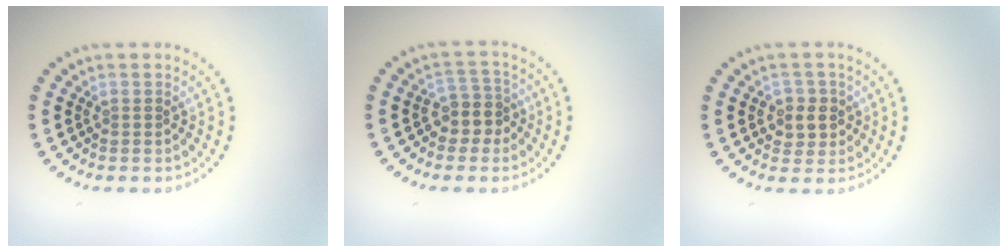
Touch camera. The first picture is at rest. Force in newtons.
{"total": 2.7, "press": 2.2, "slide": 1.5}
{"total": 2.4, "press": 2.3, "slide": 0.8}